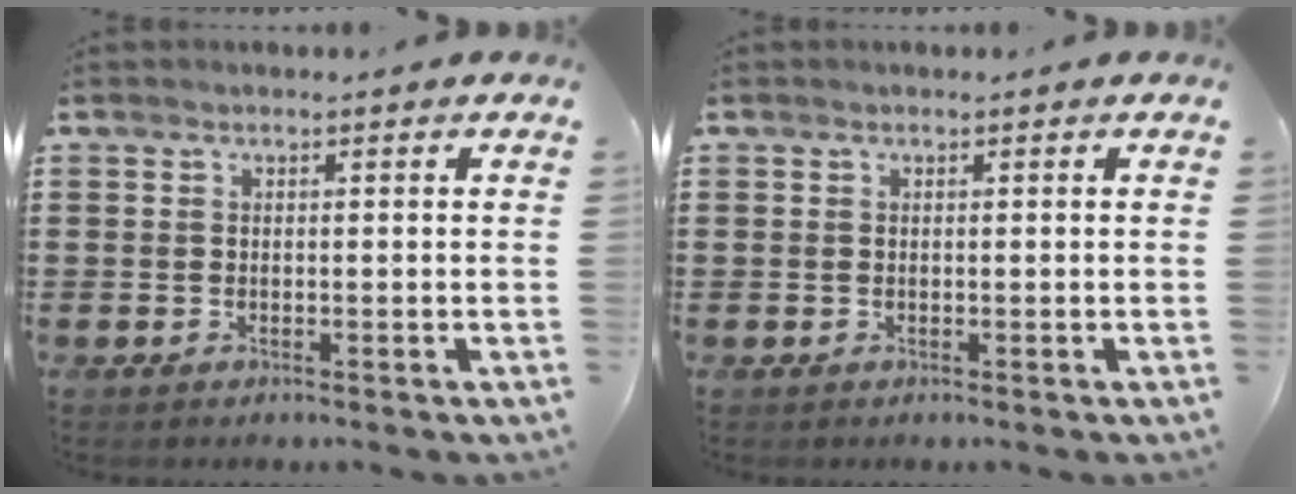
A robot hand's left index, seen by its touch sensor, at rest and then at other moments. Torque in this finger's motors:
{"motor_torque": [-1.10, 1.04, -0.51, -0.21]}